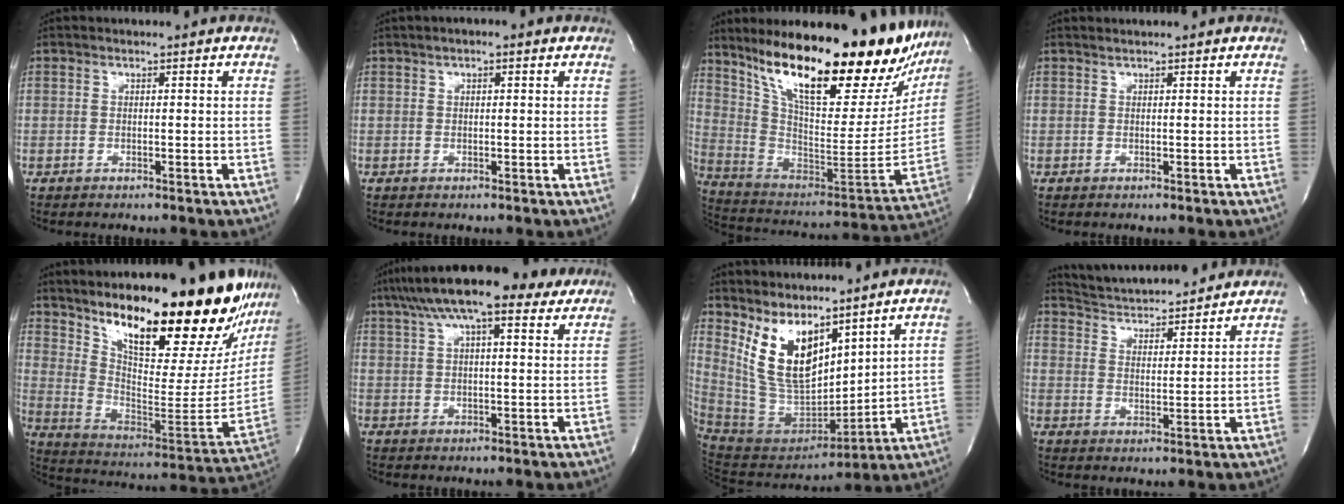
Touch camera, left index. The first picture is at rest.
{"total": 1.8, "force": [0.6, 0.7, 1.5], "torque": [-0.027, 0.007, 0.005]}
{"total": 30.4, "force": [22.5, 7.4, 19.1], "torque": [-0.318, -0.049, 0.332]}
{"total": 0.0}
{"total": 27.9, "force": [21.0, 5.5, 17.5], "torque": [-0.283, -0.067, 0.306]}
{"total": 14.8, "force": [10.1, 3.9, 10.1], "torque": [-0.187, 0.043, 0.154]}
{"total": 12.8, "force": [7.6, 6.2, 8.3], "torque": [-0.181, -0.003, 0.169]}
{"total": 14.2, "force": [13.4, 1.9, 4.2], "torque": [-0.072, 0.013, 0.203]}